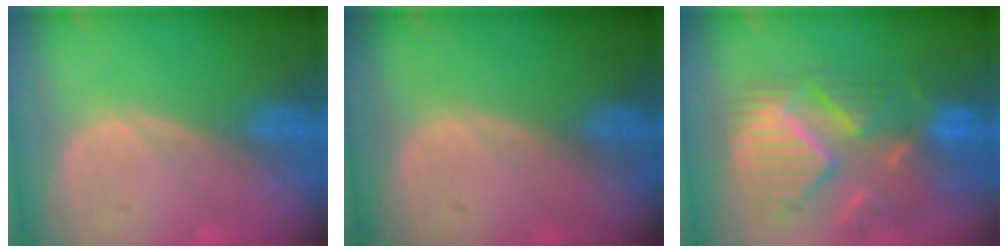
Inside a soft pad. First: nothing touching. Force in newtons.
{"total": 0.0}
{"total": 11.7, "press": 10.3, "slide": 5.6}